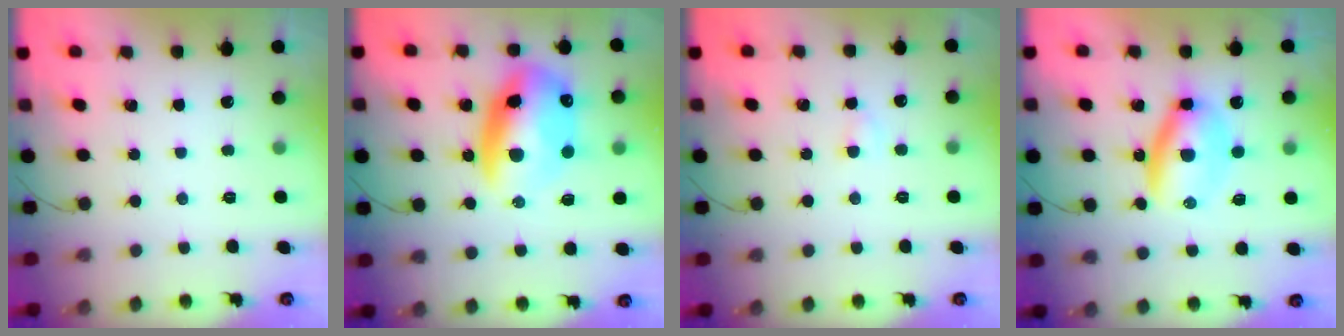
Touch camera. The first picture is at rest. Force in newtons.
{"total": 16.0, "press": 15.6, "slide": 3.5}
{"total": 2.7, "press": 2.5, "slide": 1.0}
{"total": 7.0, "press": 6.8, "slide": 1.8}